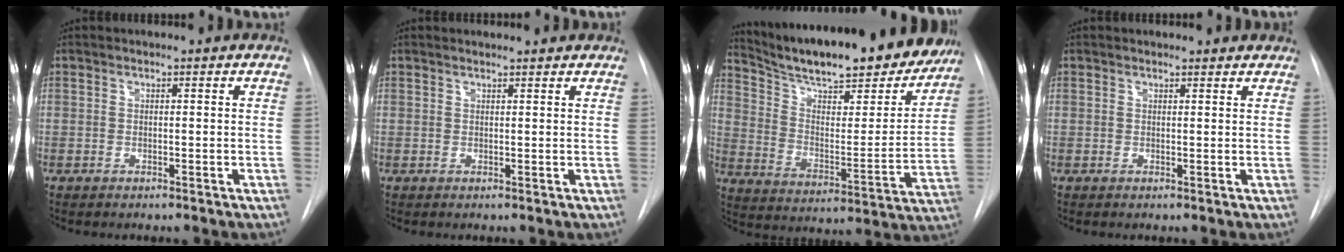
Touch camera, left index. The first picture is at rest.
{"total": 4.0, "force": [3.8, 0.7, 1.1], "torque": [-0.018, 0.015, 0.039]}
{"total": 26.3, "force": [23.0, 5.0, 11.6], "torque": [-0.186, -0.037, 0.322]}
{"total": 3.7, "force": [3.5, 1.0, 0.6], "torque": [-0.008, 0.009, 0.031]}